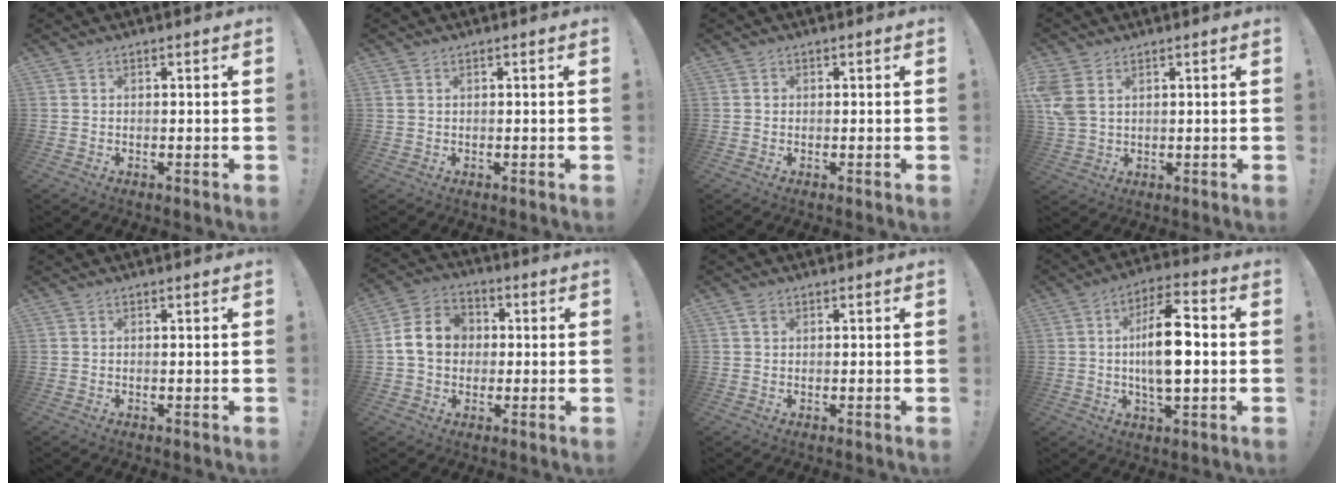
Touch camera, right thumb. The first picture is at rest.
{"total": 0.8, "force": [0.4, 0.5, 0.5], "torque": [-0.017, 0.004, 0.010]}
{"total": 0.6, "force": [-0.1, 0.6, 0.1], "torque": [-0.003, 0.003, -0.002]}
{"total": 6.6, "force": [2.7, 4.4, 4.0], "torque": [-0.091, -0.006, 0.058]}
{"total": 0.0}
{"total": 11.4, "force": [0.9, 9.5, 6.2], "torque": [-0.113, 0.016, 0.025]}
{"total": 1.3, "force": [0.6, 0.8, 0.8], "torque": [-0.016, 0.003, 0.010]}
{"total": 14.3, "force": [-0.1, 5.9, 13.0], "torque": [-0.233, 0.006, -0.008]}